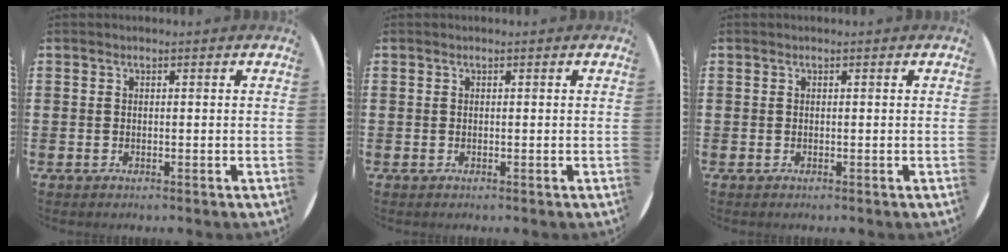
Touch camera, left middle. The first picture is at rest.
{"total": 0.0}
{"total": 0.0}